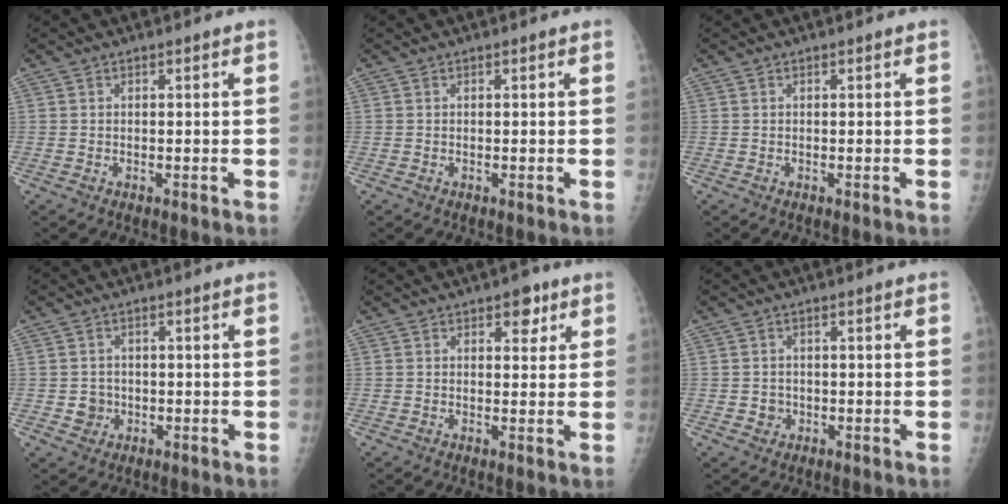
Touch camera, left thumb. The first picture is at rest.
{"total": 0.0}
{"total": 0.0}
{"total": 2.8, "force": [-0.6, 2.6, 0.5], "torque": [0.010, 0.006, -0.007]}
{"total": 3.7, "force": [2.0, 2.1, 2.2], "torque": [-0.005, -0.006, 0.023]}
{"total": 1.8, "force": [-0.5, 1.7, 0.3], "torque": [0.007, 0.005, -0.006]}